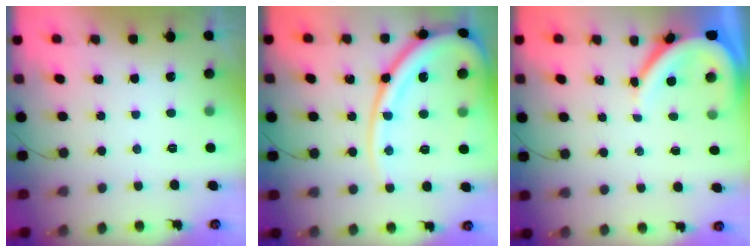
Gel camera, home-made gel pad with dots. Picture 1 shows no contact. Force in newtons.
{"total": 18.5, "press": 18.4, "slide": 2.1}
{"total": 6.4, "press": 6.4, "slide": 0.9}